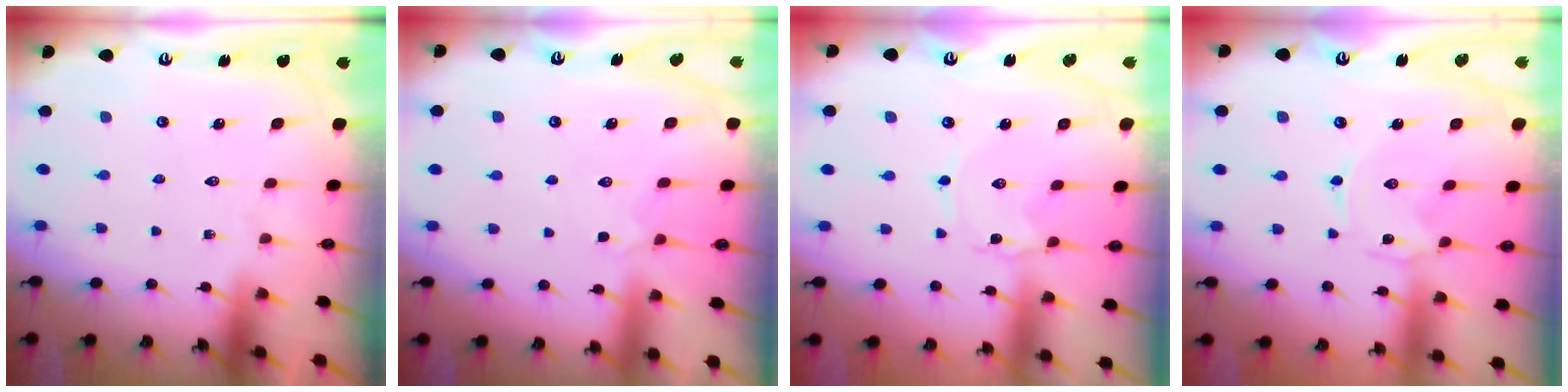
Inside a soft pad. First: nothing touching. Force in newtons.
{"total": 2.7, "press": 2.6, "slide": 0.6}
{"total": 1.2, "press": 1.1, "slide": 0.2}
{"total": 0.8, "press": 0.7, "slide": 0.1}